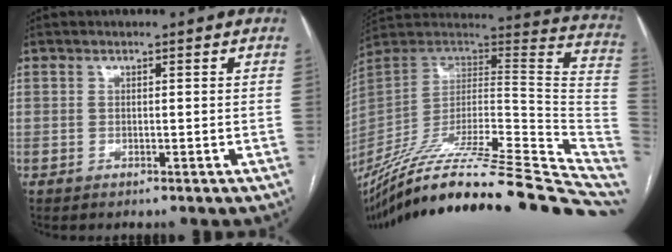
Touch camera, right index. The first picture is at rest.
{"total": 38.2, "force": [-31.2, 2.8, 21.8], "torque": [-0.261, -0.041, -0.465]}